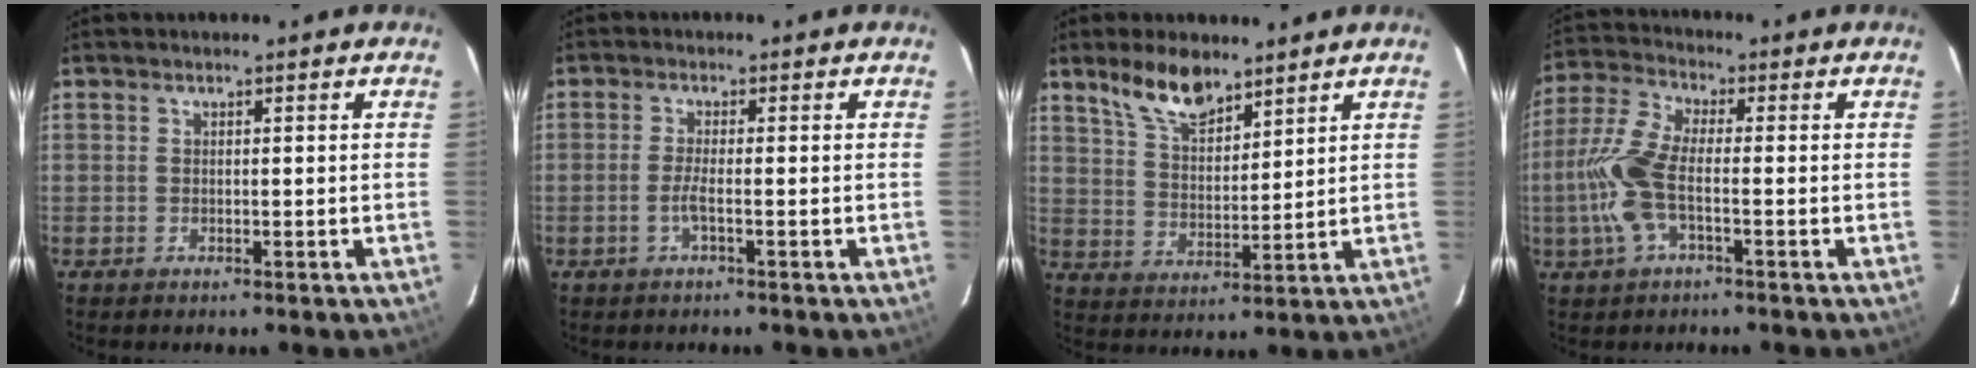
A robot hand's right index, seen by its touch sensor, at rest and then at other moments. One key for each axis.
{"total": 2.1, "fx": -0.9, "fy": -0.2, "fz": 1.8, "tx": -0.039, "ty": -0.002, "tz": -0.020}
{"total": 9.0, "fx": 6.8, "fy": 3.3, "fz": 4.8, "tx": -0.087, "ty": 0.009, "tz": 0.134}
{"total": 9.8, "fx": -2.1, "fy": 3.3, "fz": 9.0, "tx": -0.212, "ty": 0.007, "tz": -0.048}